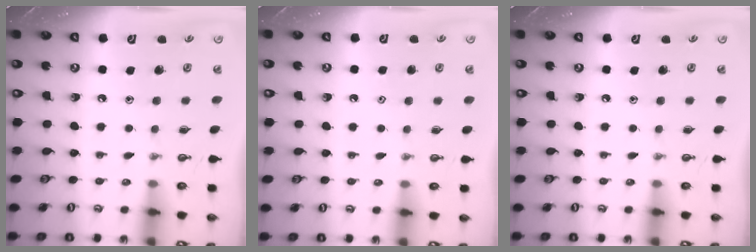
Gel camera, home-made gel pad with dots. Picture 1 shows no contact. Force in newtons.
{"total": 0.9, "press": 0.6, "slide": 0.6}
{"total": 0.0}